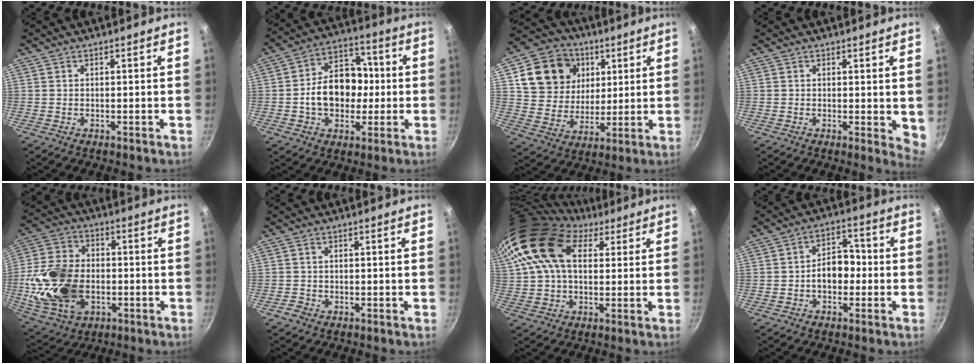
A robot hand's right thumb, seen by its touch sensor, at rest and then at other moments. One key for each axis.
{"total": 14.3, "fx": -1.0, "fy": 10.8, "fz": 9.4, "tx": -0.104, "ty": 0.031, "tz": -0.027}
{"total": 15.8, "fx": 5.6, "fy": 13.2, "fz": 6.8, "tx": -0.097, "ty": -0.008, "tz": 0.099}
{"total": 3.7, "fx": 0.8, "fy": 1.6, "fz": 3.3, "tx": -0.033, "ty": -0.007, "tz": 0.010}
{"total": 19.6, "fx": -2.8, "fy": 13.7, "fz": 13.7, "tx": -0.261, "ty": 0.017, "tz": -0.046}
{"total": 1.6, "fx": -0.8, "fy": 1.2, "fz": 0.4, "tx": -0.004, "ty": 0.008, "tz": -0.014}
{"total": 17.8, "fx": 6.9, "fy": 11.6, "fz": 11.5, "tx": -0.216, "ty": 0.011, "tz": 0.113}
{"total": 7.4, "fx": -1.2, "fy": 5.2, "fz": 5.1, "tx": -0.034, "ty": 0.028, "tz": -0.026}